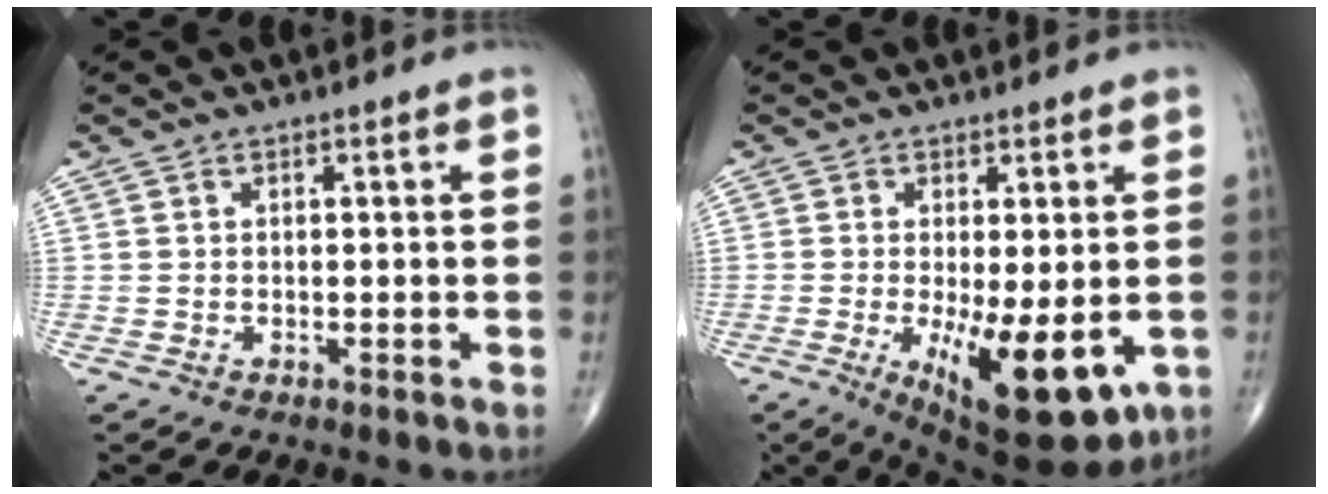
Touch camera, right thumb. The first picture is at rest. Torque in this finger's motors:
{"motor_torque": [1.25, 2.25, 0.80, 0.27, 0.40]}